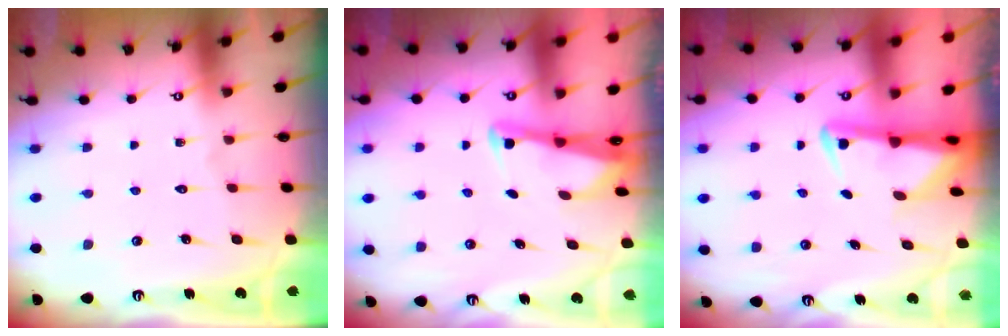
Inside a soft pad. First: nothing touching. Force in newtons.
{"total": 2.6, "press": 2.6, "slide": 0.2}
{"total": 3.2, "press": 3.1, "slide": 0.6}